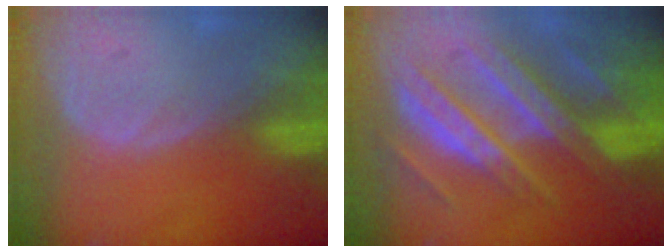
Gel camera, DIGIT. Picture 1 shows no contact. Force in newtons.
{"total": 11.0, "press": 11.0, "slide": 1.1}